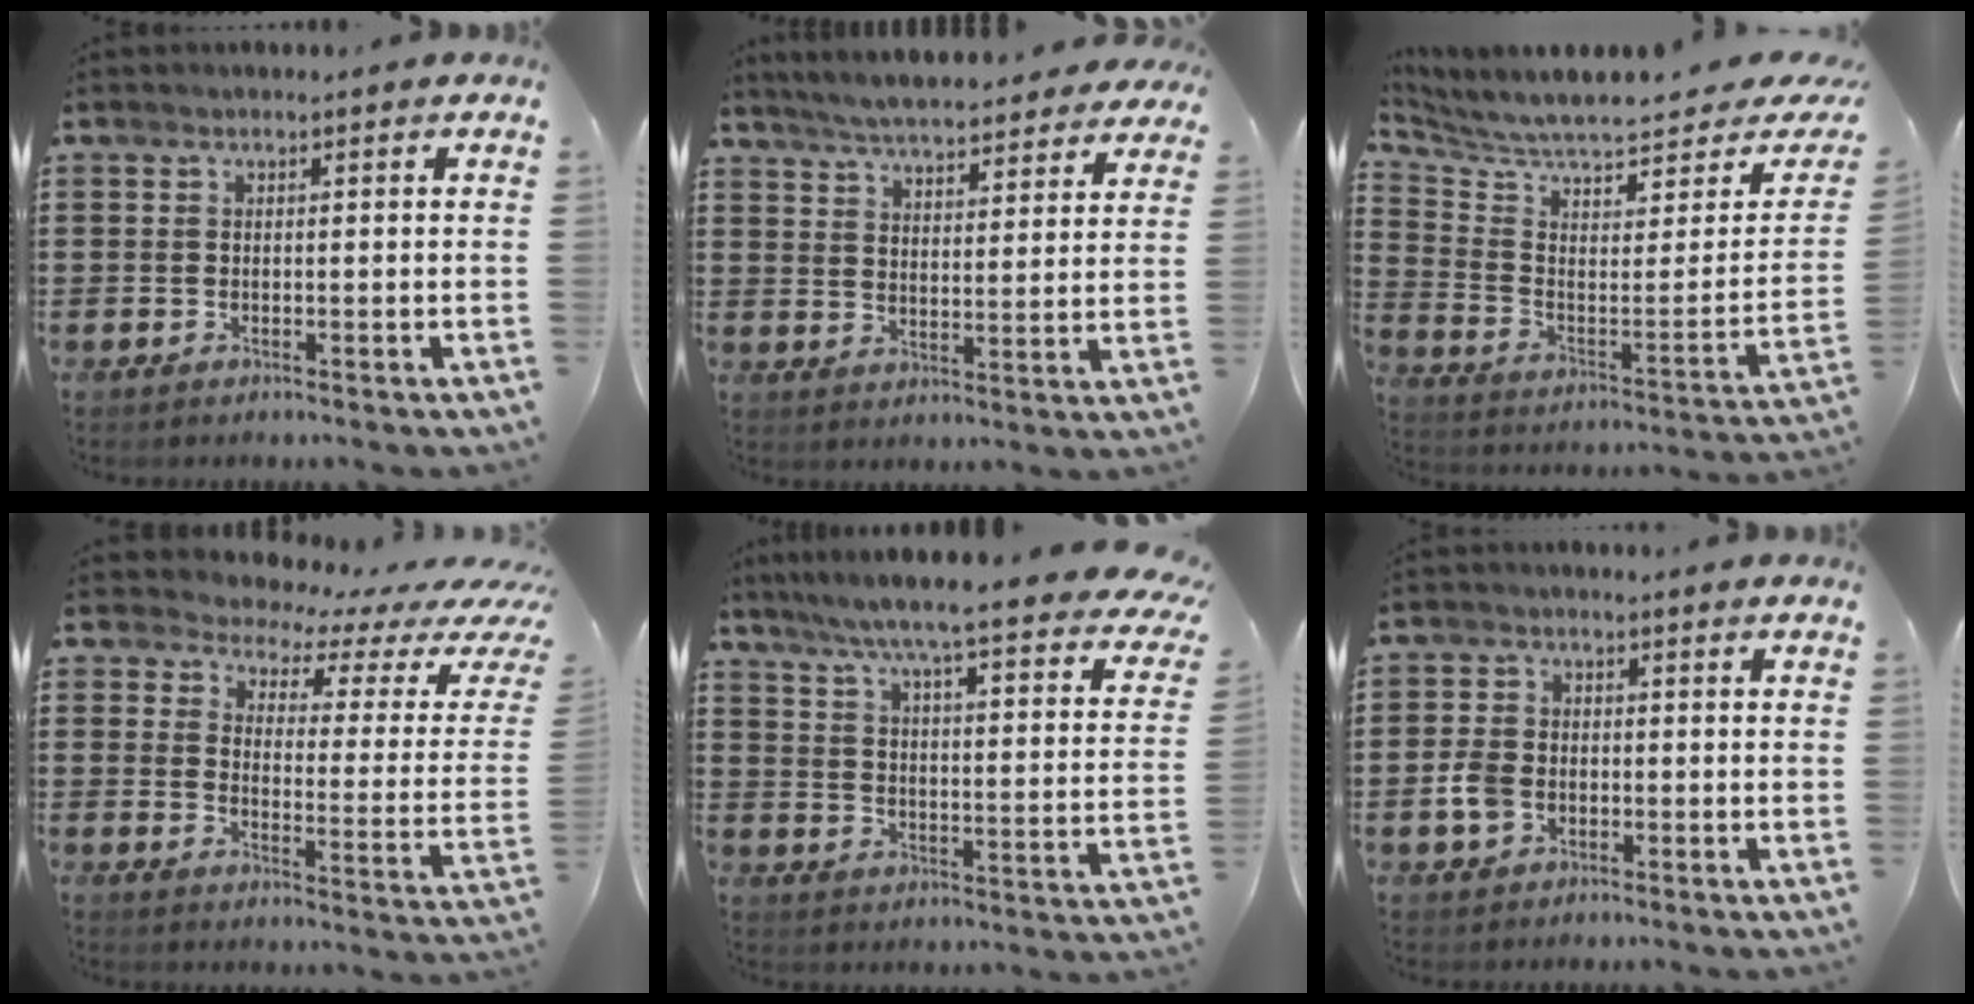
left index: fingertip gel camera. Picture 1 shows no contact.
{"total": 5.6, "force": [5.5, 0.1, 1.4], "torque": [-0.051, -0.028, 0.096]}
{"total": 6.3, "force": [5.6, 0.2, 2.8], "torque": [-0.084, -0.059, 0.093]}
{"total": 3.4, "force": [3.1, 1.1, 1.0], "torque": [-0.036, -0.030, 0.043]}
{"total": 6.4, "force": [5.3, -0.8, 3.5], "torque": [-0.090, -0.048, 0.082]}
{"total": 3.8, "force": [-1.2, 2.8, 2.3], "torque": [-0.065, -0.004, -0.028]}